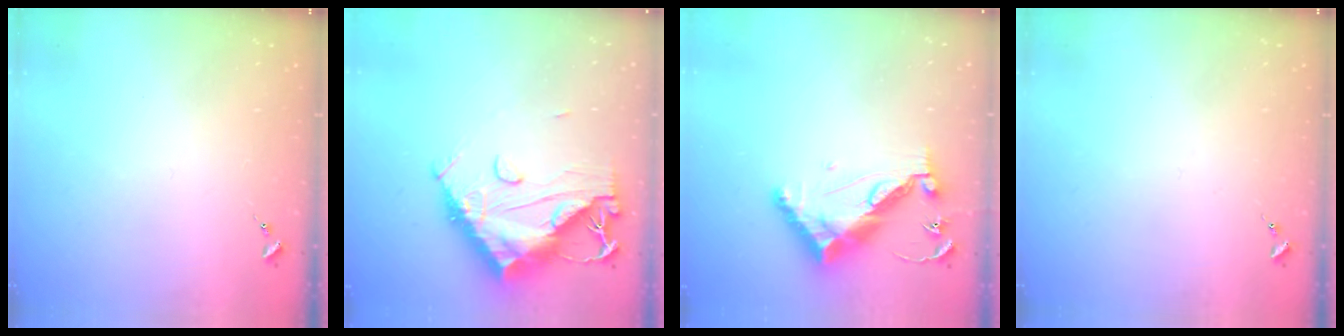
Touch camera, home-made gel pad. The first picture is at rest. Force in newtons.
{"total": 17.4, "press": 17.3, "slide": 1.6}
{"total": 13.0, "press": 13.0, "slide": 0.6}
{"total": 0.0}